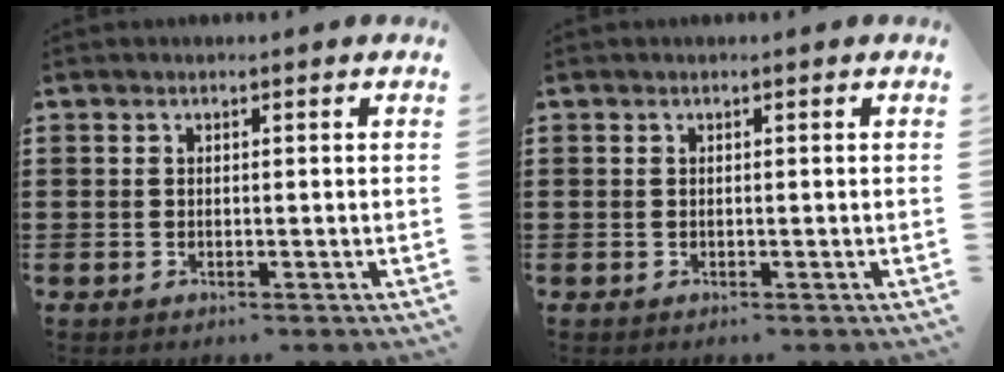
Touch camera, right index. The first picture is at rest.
{"total": 0.0}